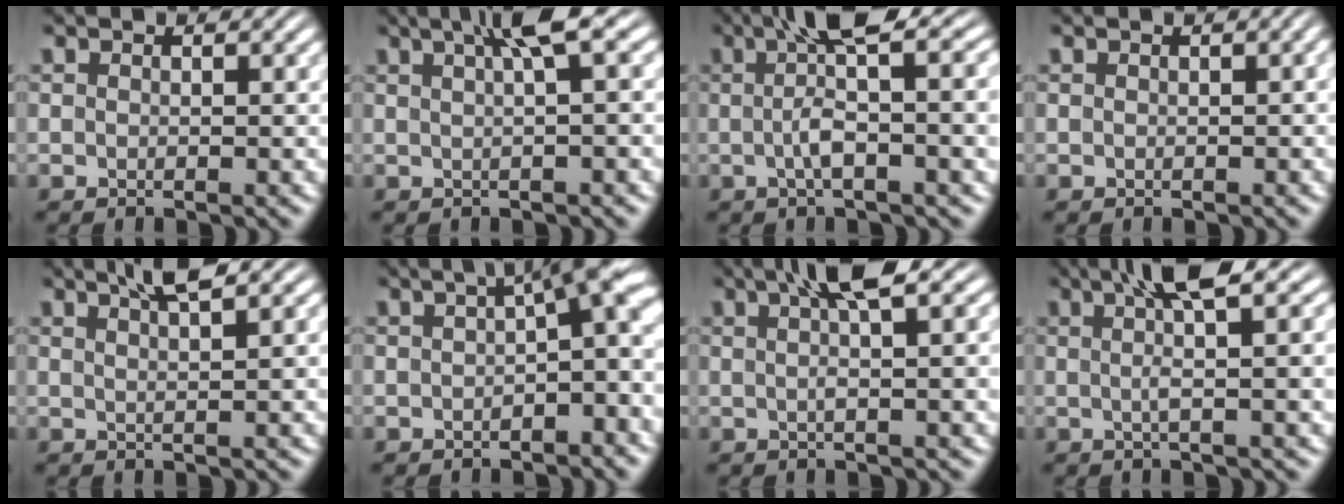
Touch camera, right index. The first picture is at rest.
{"total": 5.1, "force": [2.6, 1.3, 4.2], "torque": [-0.054, 0.024, 0.032]}
{"total": 5.1, "force": [1.3, 0.5, 4.9], "torque": [-0.081, 0.009, 0.015]}
{"total": 0.6, "force": [-0.1, 0.2, 0.6], "torque": [-0.003, 0.003, -0.002]}
{"total": 3.7, "force": [2.7, 0.3, 2.5], "torque": [-0.039, 0.008, 0.043]}
{"total": 5.9, "force": [0.8, 2.1, 5.4], "torque": [-0.065, 0.010, 0.011]}
{"total": 4.9, "force": [2.3, 0.7, 4.2], "torque": [-0.069, 0.014, 0.029]}
{"total": 5.4, "force": [2.5, 0.6, 4.7], "torque": [-0.081, 0.012, 0.034]}